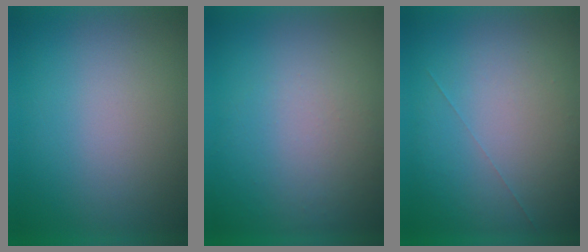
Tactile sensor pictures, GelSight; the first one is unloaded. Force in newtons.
{"total": 1.0}
{"total": 1.0}